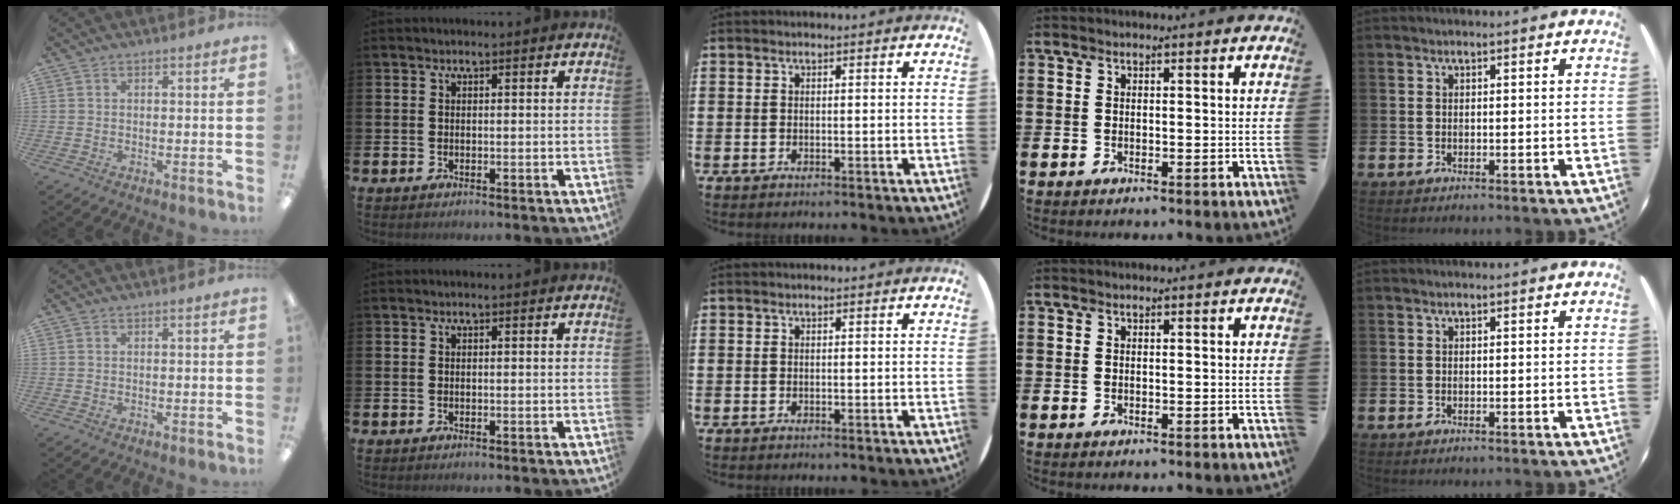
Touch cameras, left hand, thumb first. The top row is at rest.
{}